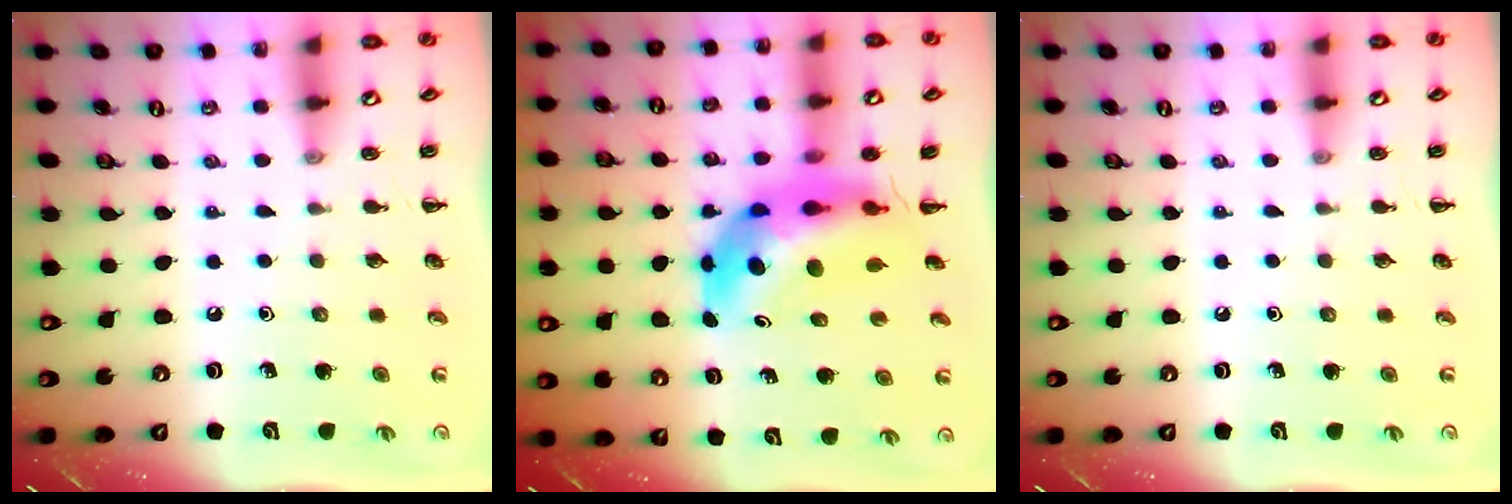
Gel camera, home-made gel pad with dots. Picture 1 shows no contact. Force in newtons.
{"total": 10.8, "press": 10.3, "slide": 3.3}
{"total": 0.0}